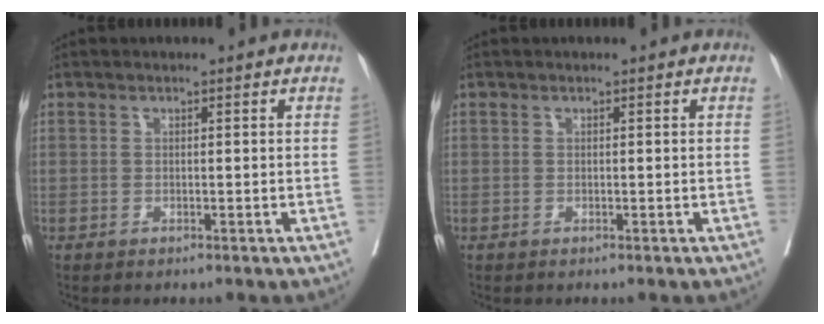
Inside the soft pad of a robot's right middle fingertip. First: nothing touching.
{"total": 0.0}